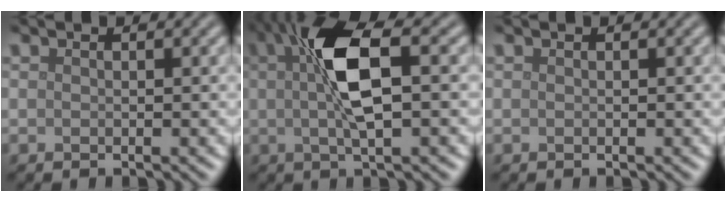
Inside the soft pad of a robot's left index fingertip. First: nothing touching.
{"total": 6.9, "force": [1.3, 1.9, 6.5], "torque": [-0.123, 0.011, 0.021]}
{"total": 0.0}